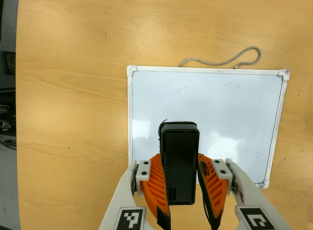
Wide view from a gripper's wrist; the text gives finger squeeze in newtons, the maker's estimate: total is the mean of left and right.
{"total": 6.4, "left": 5.0, "right": 7.9}